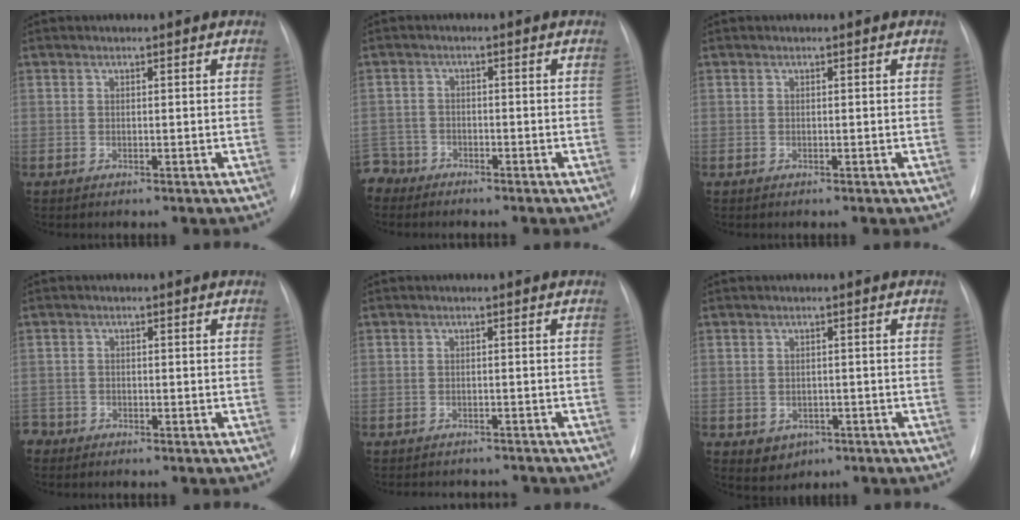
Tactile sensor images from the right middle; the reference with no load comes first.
{"total": 3.8, "force": [-3.3, 1.6, -0.9], "torque": [0.018, -0.001, -0.069]}
{"total": 0.0}
{"total": 2.4, "force": [-2.0, 1.2, -0.2], "torque": [-0.001, 0.001, -0.039]}
{"total": 6.3, "force": [-5.9, 2.0, 1.1], "torque": [-0.008, 0.004, -0.069]}
{"total": 3.2, "force": [-1.3, 2.7, 1.2], "torque": [-0.012, 0.003, -0.002]}